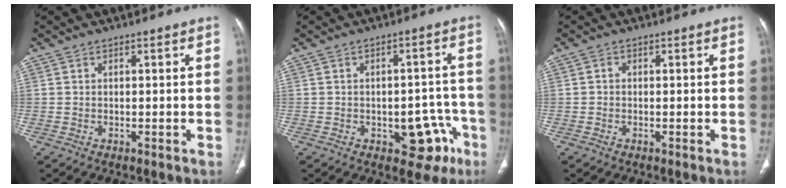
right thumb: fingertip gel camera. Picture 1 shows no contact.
{"total": 9.6, "force": [-4.2, 5.8, 6.5], "torque": [-0.036, 0.034, -0.045]}
{"total": 0.7, "force": [-0.1, 0.6, 0.3], "torque": [-0.004, 0.002, -0.006]}